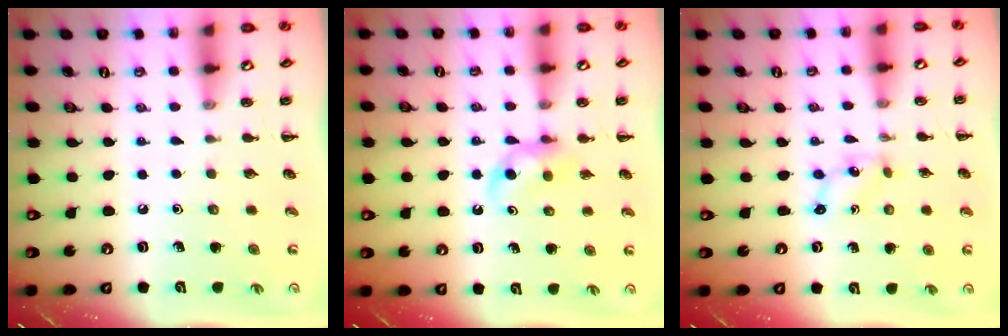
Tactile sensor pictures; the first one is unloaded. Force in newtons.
{"total": 5.2, "press": 5.0, "slide": 1.5}
{"total": 1.1, "press": 1.1, "slide": 0.4}